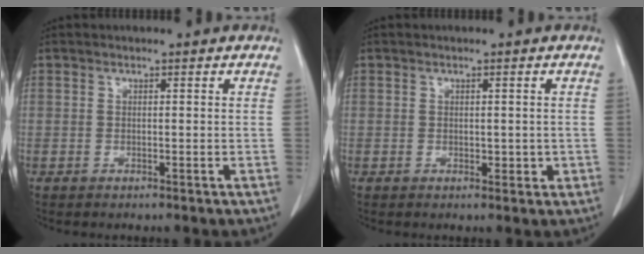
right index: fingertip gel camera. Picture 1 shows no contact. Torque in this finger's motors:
{"motor_torque": [-0.19, 0.05, 0.00, 0.00]}